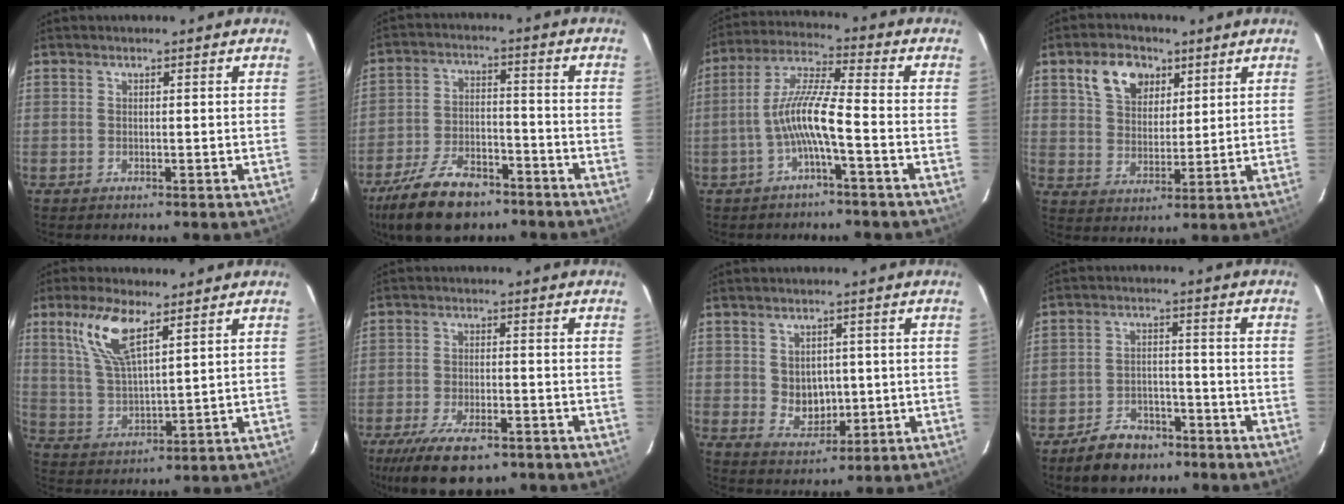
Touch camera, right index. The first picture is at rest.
{"total": 15.2, "force": [-11.0, 6.7, 8.0], "torque": [-0.182, -0.009, -0.188]}
{"total": 8.4, "force": [-3.1, 0.4, 7.8], "torque": [-0.175, 0.013, -0.057]}
{"total": 9.1, "force": [4.8, 6.1, 4.9], "torque": [-0.093, 0.022, 0.089]}
{"total": 10.6, "force": [6.1, 3.3, 8.0], "torque": [-0.161, 0.006, 0.129]}
{"total": 13.4, "force": [-9.5, 5.0, 8.1], "torque": [-0.180, -0.032, -0.155]}
{"total": 5.4, "force": [0.5, 4.6, 2.7], "torque": [-0.047, 0.002, 0.020]}
{"total": 8.6, "force": [-6.4, 4.6, 3.3], "torque": [-0.085, 0.016, -0.093]}